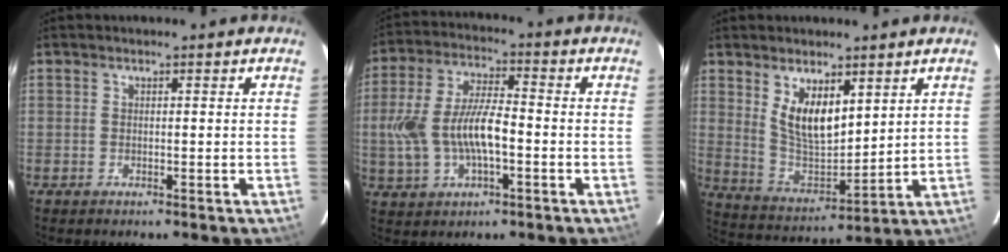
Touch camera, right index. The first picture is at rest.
{"total": 12.7, "force": [-2.2, 5.5, 11.3], "torque": [-0.235, 0.006, -0.034]}
{"total": 10.6, "force": [5.1, 4.8, 8.0], "torque": [-0.142, -0.008, 0.113]}